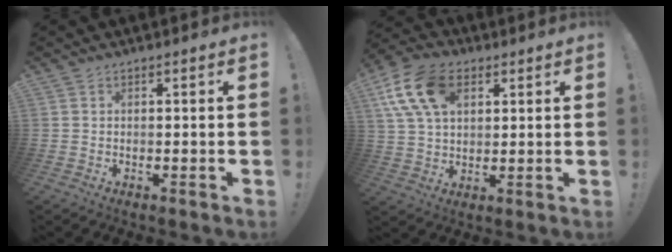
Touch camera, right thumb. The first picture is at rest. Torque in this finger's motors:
{"motor_torque": [-0.19, 0.91, 1.18, 0.31, 0.40]}